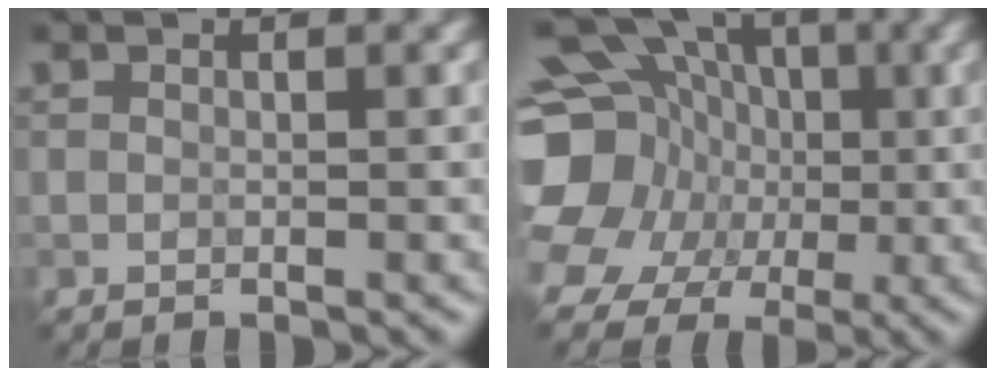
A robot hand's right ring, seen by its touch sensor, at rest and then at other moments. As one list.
[{"total": 17.8, "force": [-0.2, 15.9, 8.0], "torque": [-0.184, 0.017, -0.028]}]